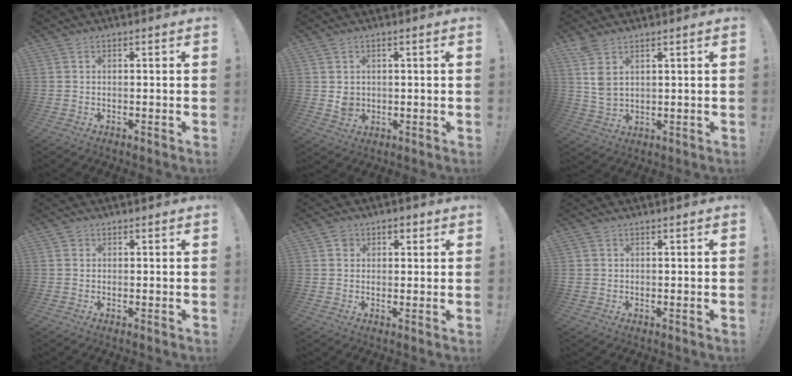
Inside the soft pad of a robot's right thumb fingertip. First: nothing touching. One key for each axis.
{"total": 3.9, "fx": 1.0, "fy": 3.5, "fz": 1.4, "tx": -0.007, "ty": -0.005, "tz": 0.019}
{"total": 6.5, "fx": 3.4, "fy": 3.6, "fz": 4.2, "tx": -0.077, "ty": -0.016, "tz": 0.064}
{"total": 1.0, "fx": 0.4, "fy": 0.9, "fz": 0.0, "tx": 0.000, "ty": 0.003, "tz": 0.007}
{"total": 3.2, "fx": 0.9, "fy": 3.0, "fz": 0.7, "tx": -0.005, "ty": 0.004, "tz": 0.014}
{"total": 0.9, "fx": 0.2, "fy": 0.8, "fz": 0.2, "tx": -0.004, "ty": 0.001, "tz": 0.005}